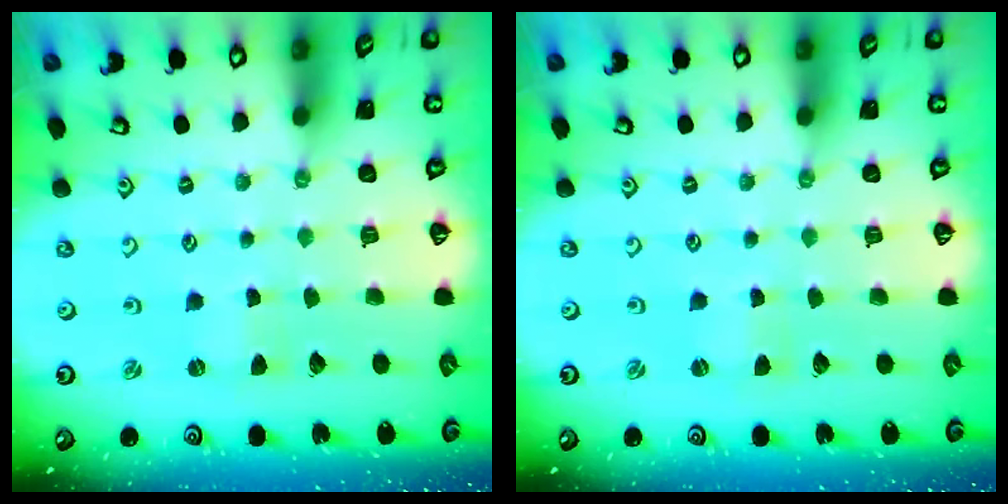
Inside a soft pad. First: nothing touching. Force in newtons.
{"total": 0.0}